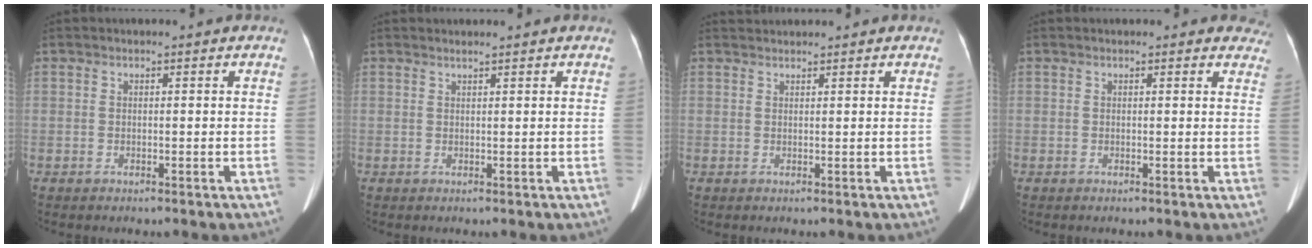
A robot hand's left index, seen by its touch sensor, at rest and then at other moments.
{"total": 1.7, "force": [1.6, -0.3, 0.4], "torque": [-0.014, 0.006, 0.026]}
{"total": 2.2, "force": [2.2, 0.3, 0.0], "torque": [-0.009, 0.029, 0.039]}
{"total": 7.2, "force": [6.7, 2.6, 1.1], "torque": [0.022, 0.005, 0.043]}